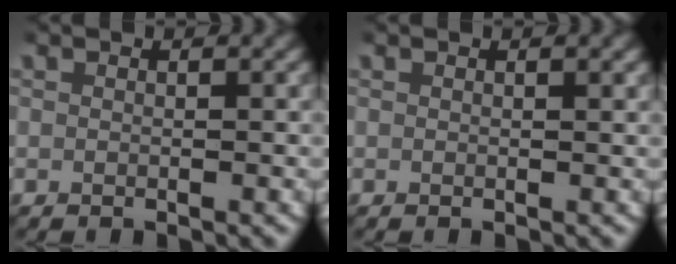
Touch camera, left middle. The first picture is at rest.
{"total": 0.0}